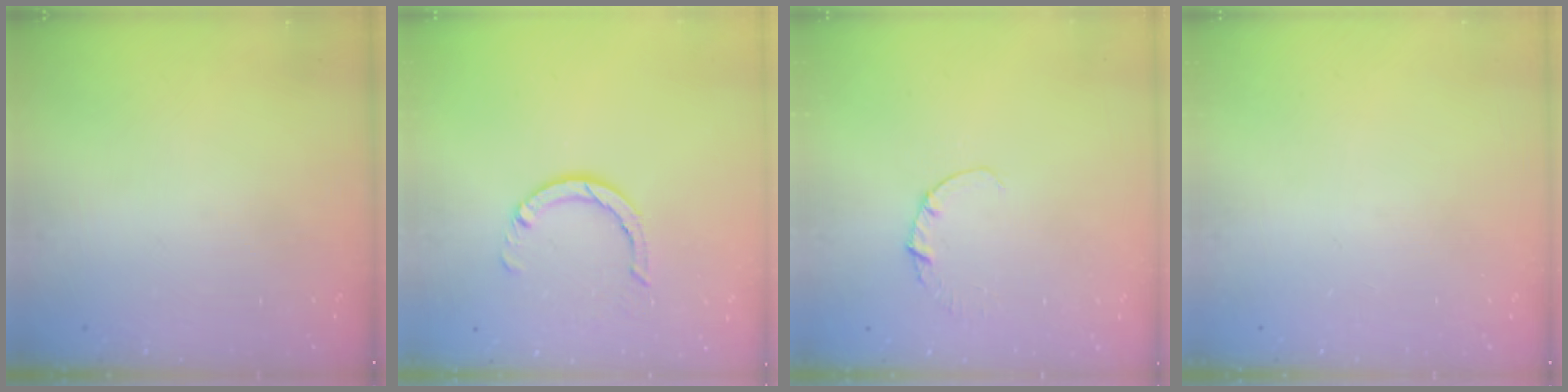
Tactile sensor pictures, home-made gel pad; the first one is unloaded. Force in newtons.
{"total": 5.2, "press": 5.2, "slide": 0.4}
{"total": 1.1, "press": 1.1, "slide": 0.1}
{"total": 0.0}